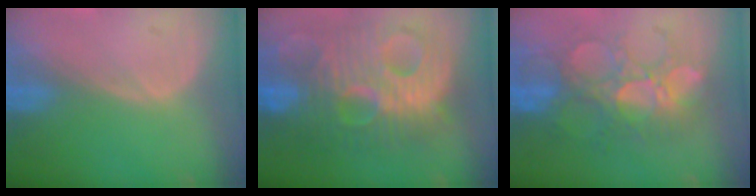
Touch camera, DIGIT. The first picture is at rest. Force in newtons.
{"total": 13.4, "press": 13.4, "slide": 1.0}
{"total": 10.1, "press": 9.2, "slide": 4.3}